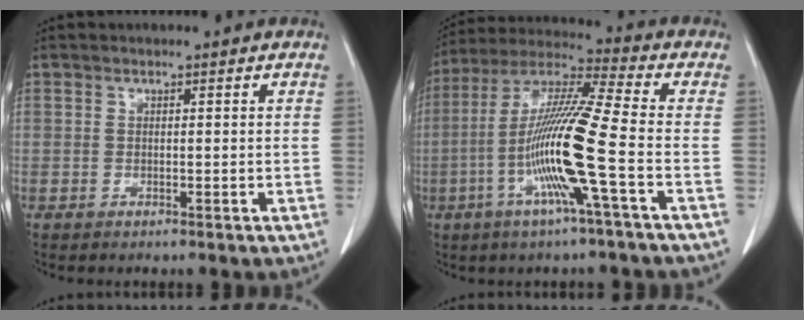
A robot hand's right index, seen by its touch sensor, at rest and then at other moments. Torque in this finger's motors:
{"motor_torque": [2.14, 0.00, 1.05, 0.21]}